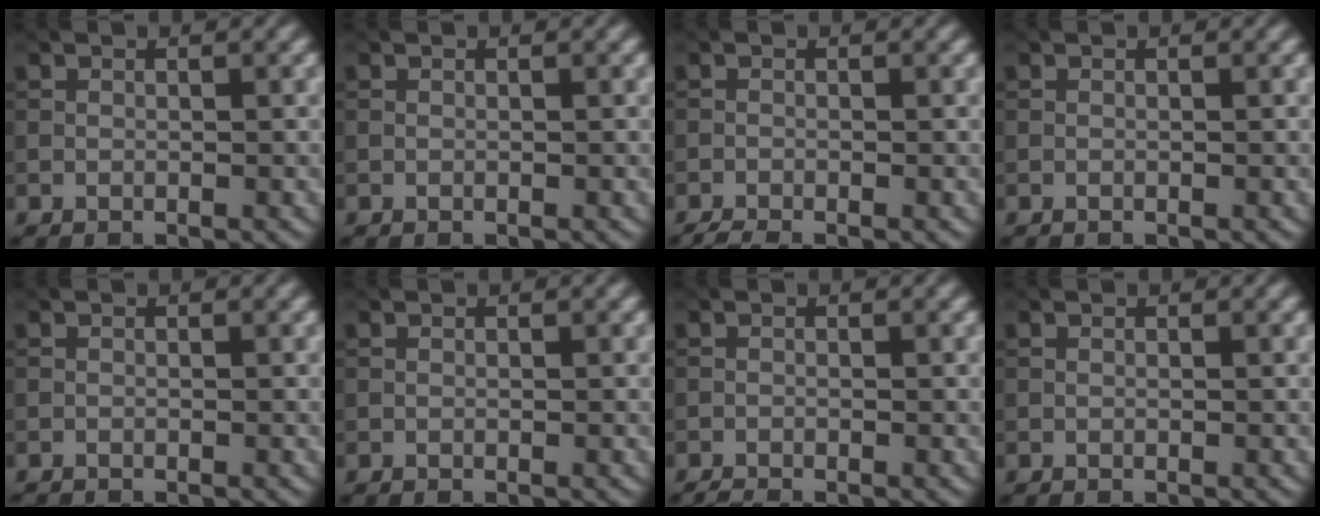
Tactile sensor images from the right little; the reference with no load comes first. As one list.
[{"total": 0.0}, {"total": 1.3, "force": [-1.2, 0.1, 0.5], "torque": [-0.009, -0.005, -0.028]}, {"total": 0.0}, {"total": 0.6, "force": [-0.6, 0.0, 0.0], "torque": [0.003, -0.003, -0.013]}, {"total": 0.0}, {"total": 0.8, "force": [-0.8, 0.0, 0.2], "torque": [0.000, -0.002, -0.019]}, {"total": 0.0}]